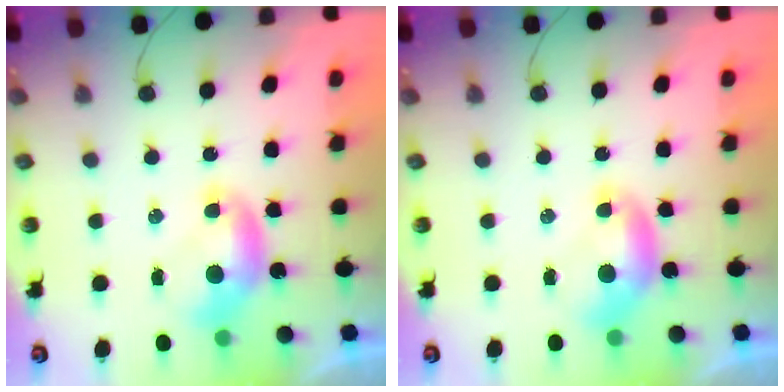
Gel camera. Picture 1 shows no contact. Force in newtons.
{"total": 0.0}